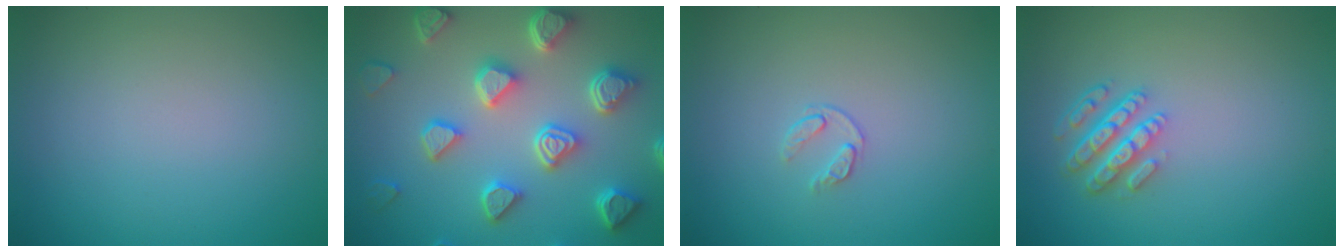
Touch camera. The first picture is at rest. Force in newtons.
{"total": 7.0, "press": 5.7, "slide": 4.1}
{"total": 0.9, "press": 0.5, "slide": 0.8}
{"total": 4.3, "press": 3.2, "slide": 2.8}